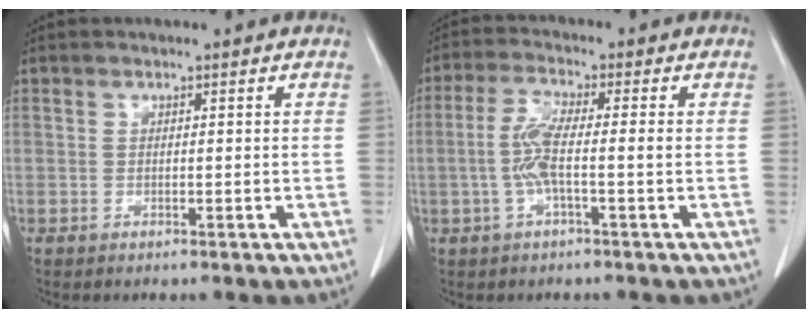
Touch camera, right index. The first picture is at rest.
{"total": 5.3, "force": [-0.7, 0.5, 5.2], "torque": [-0.111, 0.009, -0.015]}